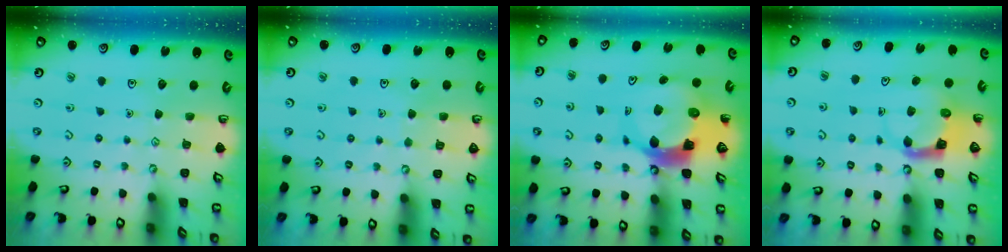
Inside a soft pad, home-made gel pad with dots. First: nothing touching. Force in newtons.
{"total": 3.3, "press": 3.2, "slide": 0.3}
{"total": 10.5, "press": 10.4, "slide": 1.3}
{"total": 3.8, "press": 3.8, "slide": 0.7}